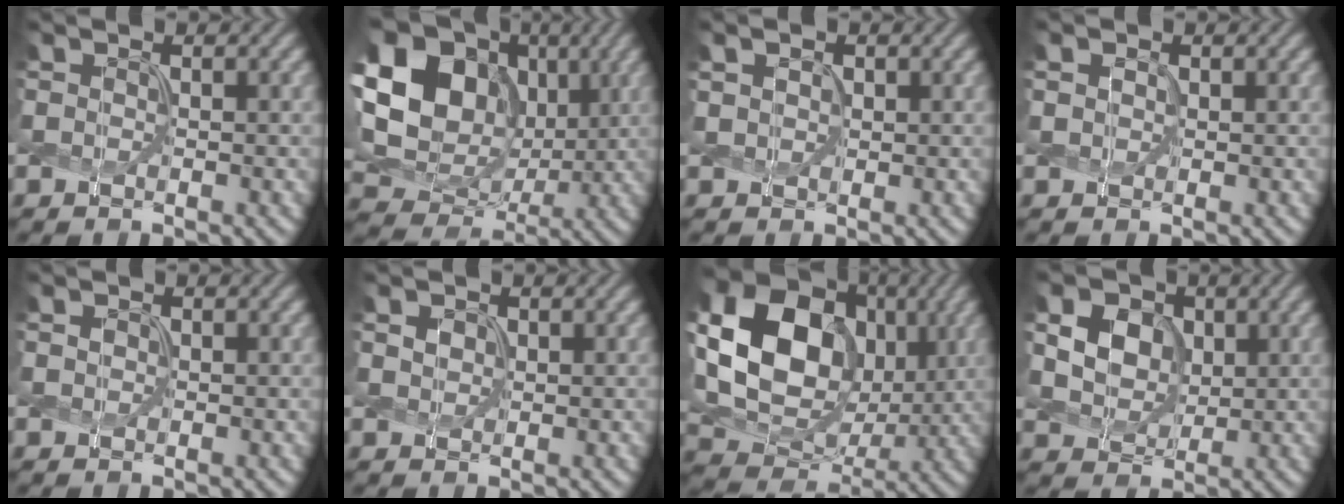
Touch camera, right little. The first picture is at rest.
{"total": 18.3, "force": [3.4, 14.5, 10.5], "torque": [-0.245, 0.040, 0.066]}
{"total": 1.6, "force": [0.6, 1.3, 0.8], "torque": [-0.031, 0.011, 0.016]}
{"total": 0.0}
{"total": 0.0}
{"total": 0.7, "force": [0.1, 0.7, 0.2], "torque": [-0.015, 0.003, 0.013]}
{"total": 16.5, "force": [1.8, 13.1, 9.9], "torque": [-0.213, 0.012, 0.047]}
{"total": 6.2, "force": [1.1, 5.1, 3.2], "torque": [-0.092, 0.017, 0.026]}